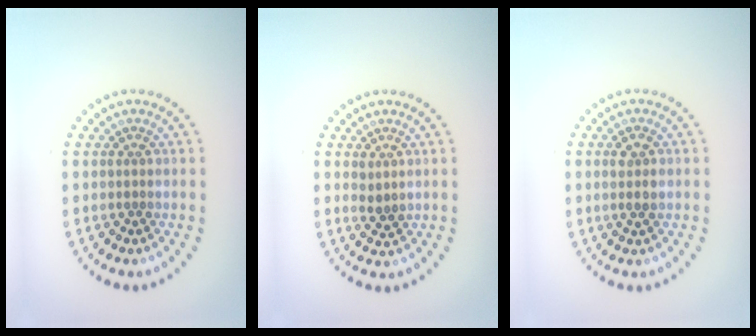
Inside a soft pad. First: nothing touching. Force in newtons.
{"total": 1.2, "press": 1.0, "slide": 0.6}
{"total": 1.6, "press": 1.6, "slide": 0.4}